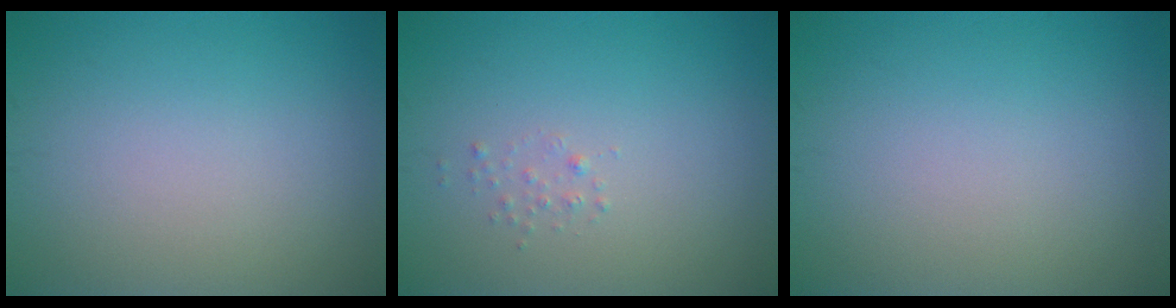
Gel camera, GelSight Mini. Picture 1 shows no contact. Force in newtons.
{"total": 0.6, "press": 0.6, "slide": 0.0}
{"total": 0.0}